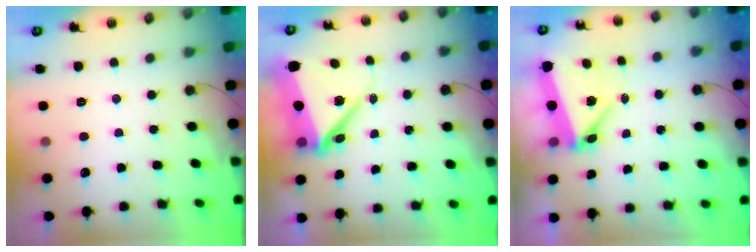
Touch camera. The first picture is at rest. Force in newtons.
{"total": 11.0, "press": 10.9, "slide": 1.5}
{"total": 5.2, "press": 5.0, "slide": 1.4}